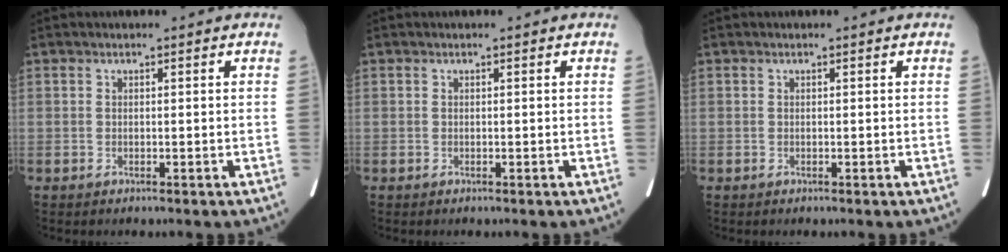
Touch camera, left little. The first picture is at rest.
{"total": 0.0}
{"total": 0.0}